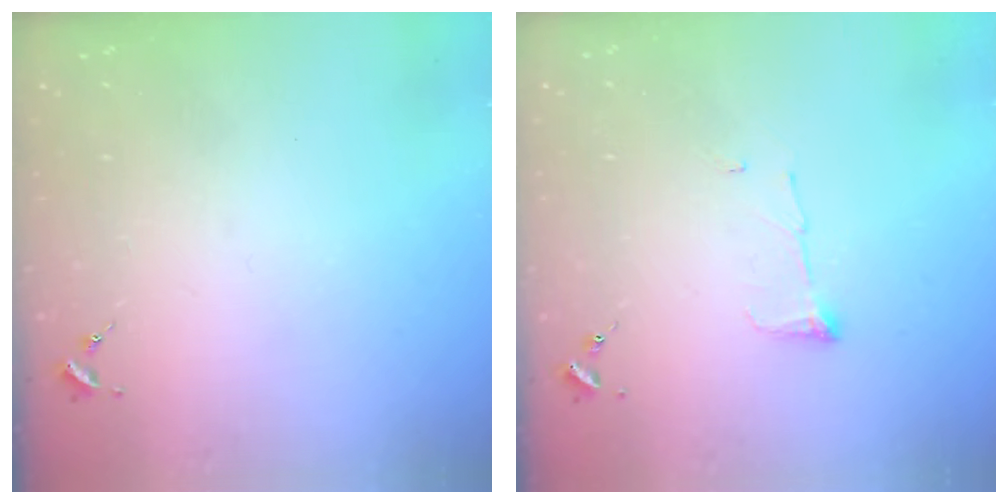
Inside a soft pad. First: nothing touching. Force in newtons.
{"total": 4.8, "press": 4.7, "slide": 0.7}